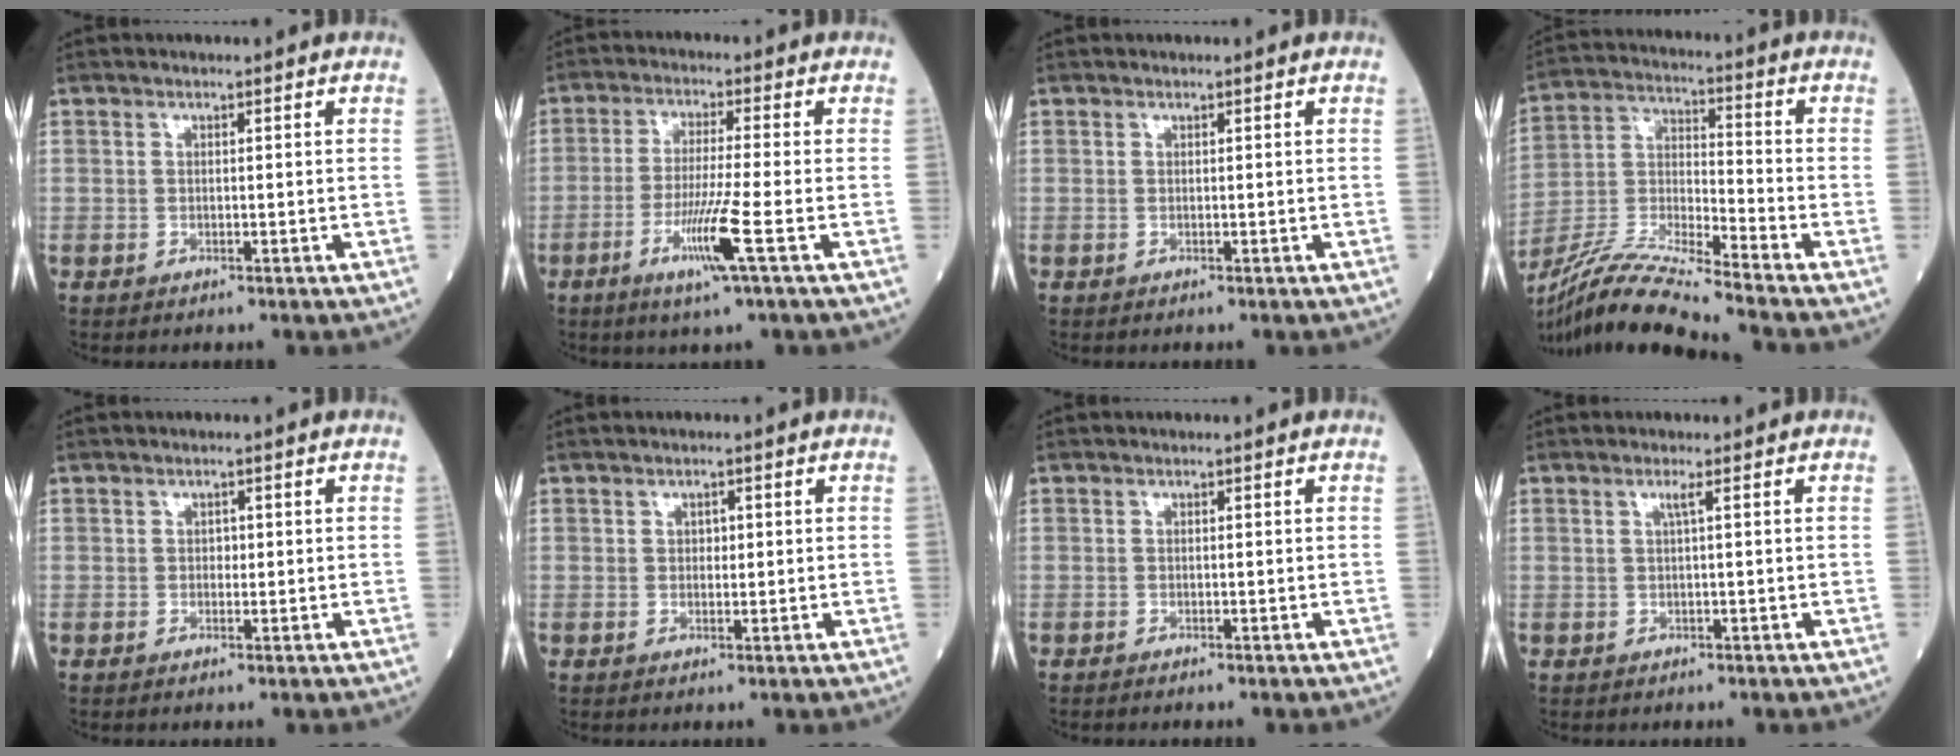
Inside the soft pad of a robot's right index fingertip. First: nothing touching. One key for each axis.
{"total": 7.7, "fx": -3.1, "fy": -1.2, "fz": 6.9, "tx": -0.135, "ty": -0.021, "tz": -0.061}
{"total": 0.0}
{"total": 14.8, "fx": -13.2, "fy": -1.8, "fz": 6.5, "tx": -0.127, "ty": -0.010, "tz": -0.249}
{"total": 0.8, "fx": 0.1, "fy": 0.6, "fz": 0.5, "tx": -0.007, "ty": 0.003, "tz": 0.002}
{"total": 1.3, "fx": 0.4, "fy": 0.9, "fz": 0.9, "tx": -0.012, "ty": 0.001, "tz": 0.007}
{"total": 0.0}
{"total": 1.1, "fx": 0.3, "fy": -0.4, "fz": 0.9, "tx": -0.022, "ty": 0.001, "tz": 0.008}